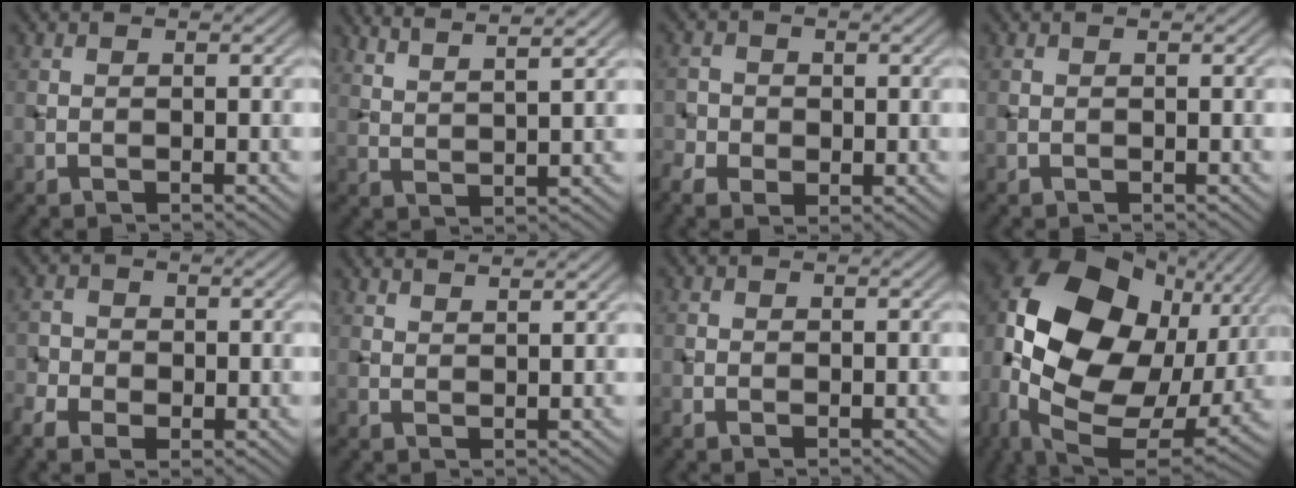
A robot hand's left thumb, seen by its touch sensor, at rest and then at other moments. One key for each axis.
{"total": 7.3, "fx": 5.8, "fy": 1.2, "fz": 4.2, "tx": -0.058, "ty": 0.007, "tz": 0.085}
{"total": 3.9, "fx": -1.2, "fy": 3.1, "fz": 2.0, "tx": -0.044, "ty": -0.007, "tz": -0.019}
{"total": 0.0}
{"total": 4.8, "fx": -1.8, "fy": 3.5, "fz": 2.8, "tx": -0.060, "ty": -0.010, "tz": -0.030}
{"total": 3.2, "fx": 2.8, "fy": 0.5, "fz": 1.5, "tx": -0.018, "ty": -0.003, "tz": 0.044}
{"total": 0.8, "fx": -0.1, "fy": 0.6, "fz": 0.6, "tx": -0.009, "ty": -0.002, "tz": -0.001}
{"total": 22.3, "fx": 4.6, "fy": 15.7, "fz": 15.2, "tx": -0.349, "ty": -0.010, "tz": 0.111}